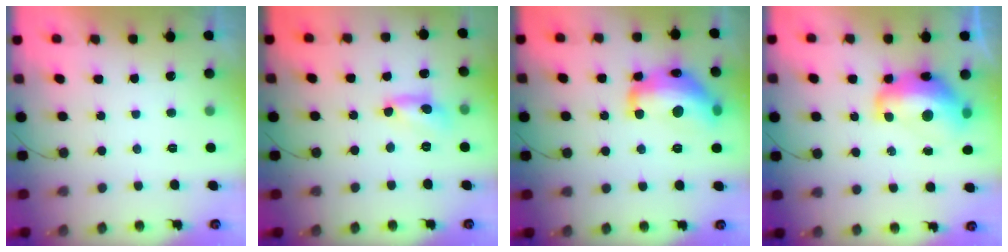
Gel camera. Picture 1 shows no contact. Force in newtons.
{"total": 6.8, "press": 6.8, "slide": 0.4}
{"total": 18.6, "press": 18.6, "slide": 1.0}
{"total": 15.6, "press": 15.5, "slide": 1.5}